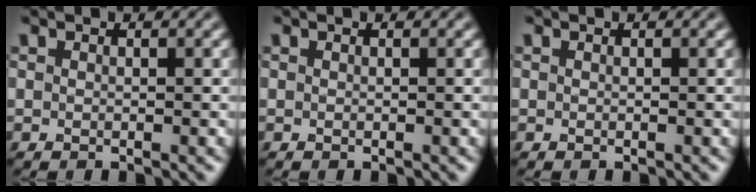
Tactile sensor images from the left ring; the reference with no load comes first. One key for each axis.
{"total": 0.0}
{"total": 0.0}